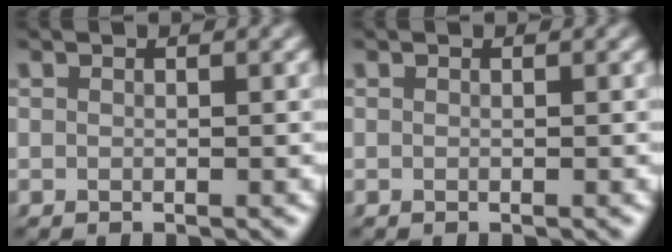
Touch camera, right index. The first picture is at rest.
{"total": 0.0}